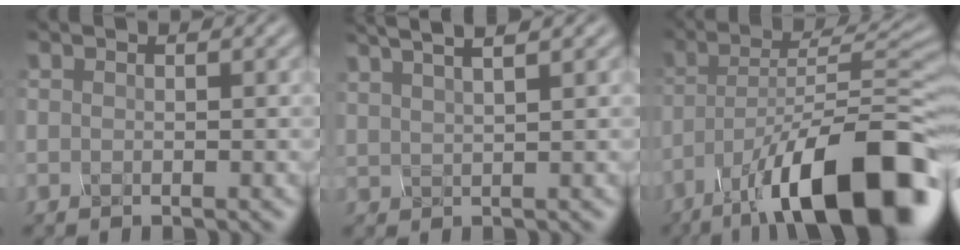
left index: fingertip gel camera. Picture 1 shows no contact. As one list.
[{"total": 4.4, "force": [4.0, 0.5, 1.9], "torque": [-0.024, 0.040, 0.042]}, {"total": 13.7, "force": [-8.6, 4.9, 9.4], "torque": [-0.167, 0.003, -0.131]}]